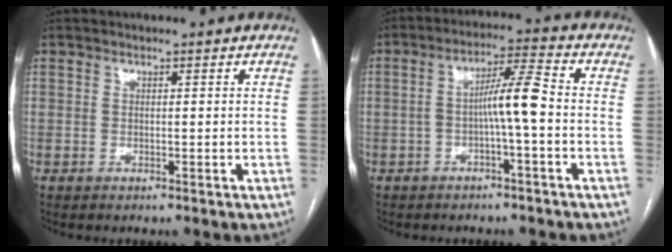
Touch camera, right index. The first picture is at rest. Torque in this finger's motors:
{"motor_torque": [0.33, -0.08, 0.19, 0.06]}